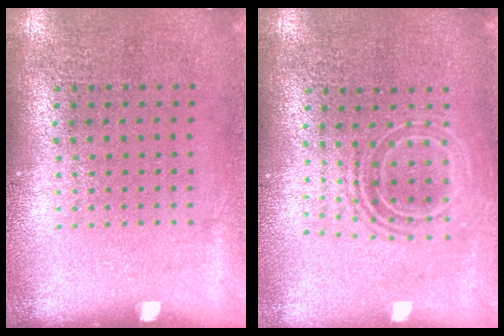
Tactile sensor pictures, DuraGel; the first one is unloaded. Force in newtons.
{"total": 1.7, "press": 1.3, "slide": 1.0}